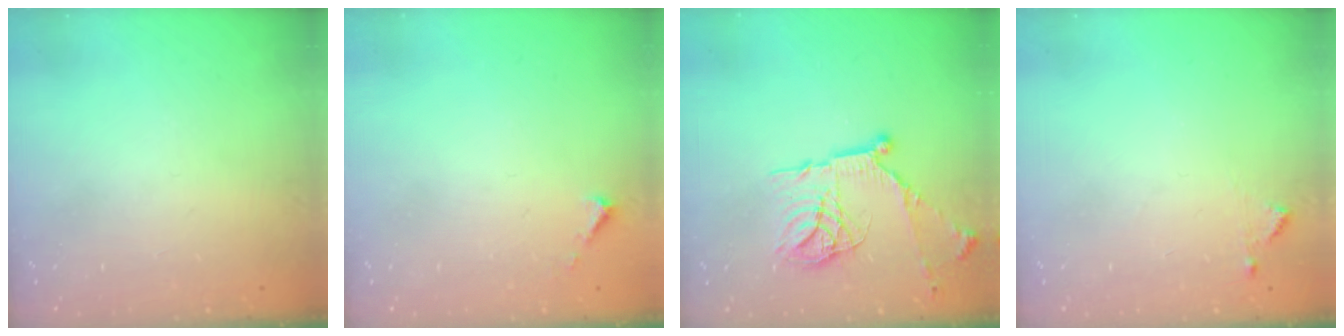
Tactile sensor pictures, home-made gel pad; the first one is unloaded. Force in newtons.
{"total": 2.1, "press": 2.1, "slide": 0.2}
{"total": 17.9, "press": 17.8, "slide": 1.6}
{"total": 4.4, "press": 4.3, "slide": 0.4}